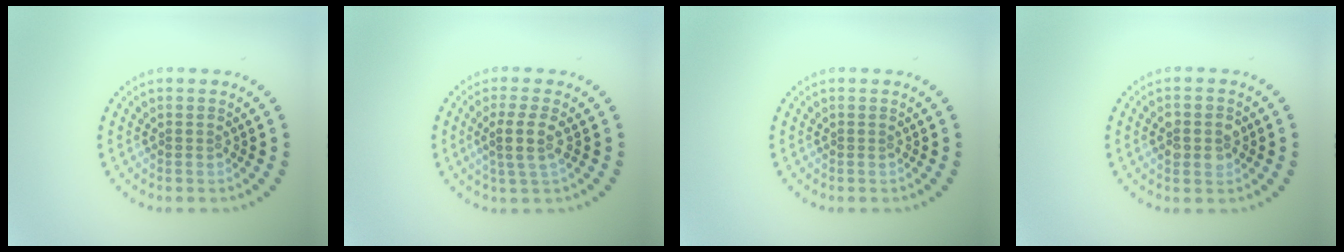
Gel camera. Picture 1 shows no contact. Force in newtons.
{"total": 2.6, "press": 2.1, "slide": 1.5}
{"total": 0.0}
{"total": 2.8, "press": 2.8, "slide": 0.3}